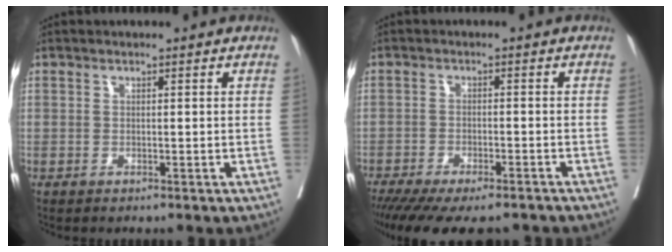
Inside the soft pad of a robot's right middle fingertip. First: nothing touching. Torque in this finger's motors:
{"motor_torque": [1.11, -1.03, 0.28, 0.20]}